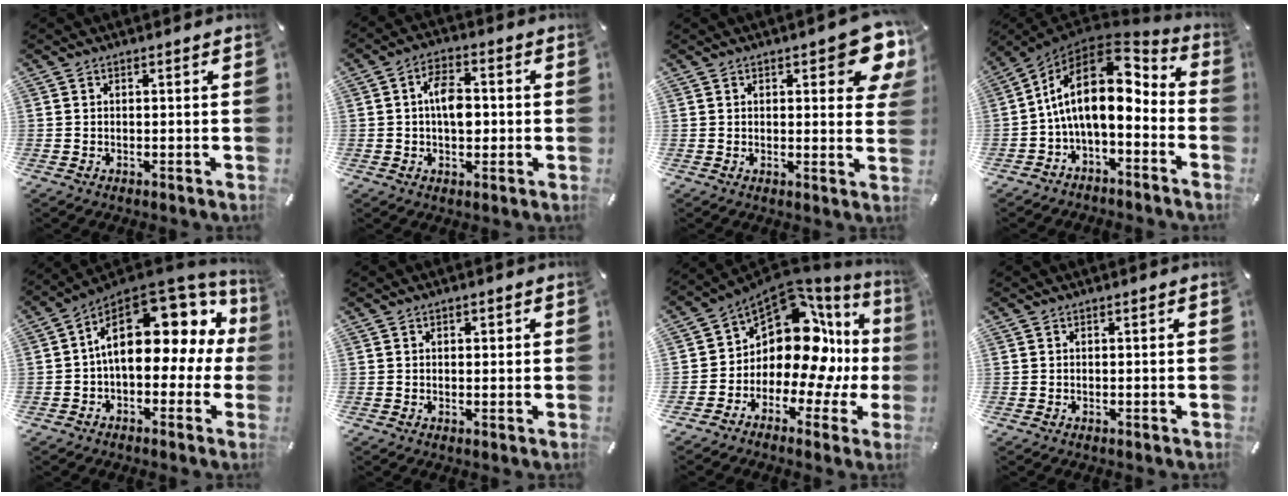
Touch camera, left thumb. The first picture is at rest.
{"total": 7.7, "force": [-0.1, 4.8, 6.1], "torque": [-0.084, 0.008, -0.002]}
{"total": 10.0, "force": [4.6, 3.8, 8.1], "torque": [-0.098, -0.027, 0.078]}
{"total": 16.6, "force": [1.5, 8.9, 13.9], "torque": [-0.264, -0.024, 0.022]}
{"total": 18.5, "force": [5.7, 10.5, 14.1], "torque": [-0.202, -0.040, 0.099]}
{"total": 1.1, "force": [0.3, 0.8, 0.7], "torque": [-0.015, 0.007, 0.003]}
{"total": 13.0, "force": [2.8, 9.2, 8.7], "torque": [-0.141, -0.062, 0.035]}
{"total": 0.0}